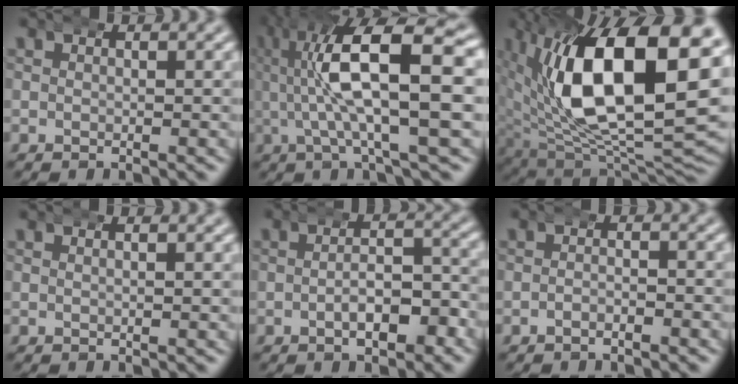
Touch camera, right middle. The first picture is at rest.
{"total": 11.4, "force": [2.3, 3.6, 10.6], "torque": [-0.173, 0.016, 0.031]}
{"total": 23.0, "force": [1.7, 12.1, 19.5], "torque": [-0.328, -0.028, 0.053]}
{"total": 0.7, "force": [0.3, 0.2, 0.6], "torque": [-0.005, 0.005, 0.001]}
{"total": 4.5, "force": [-2.5, 1.8, 3.3], "torque": [-0.036, 0.002, -0.042]}
{"total": 1.4, "force": [-1.2, 0.4, 0.6], "torque": [0.003, 0.004, -0.031]}